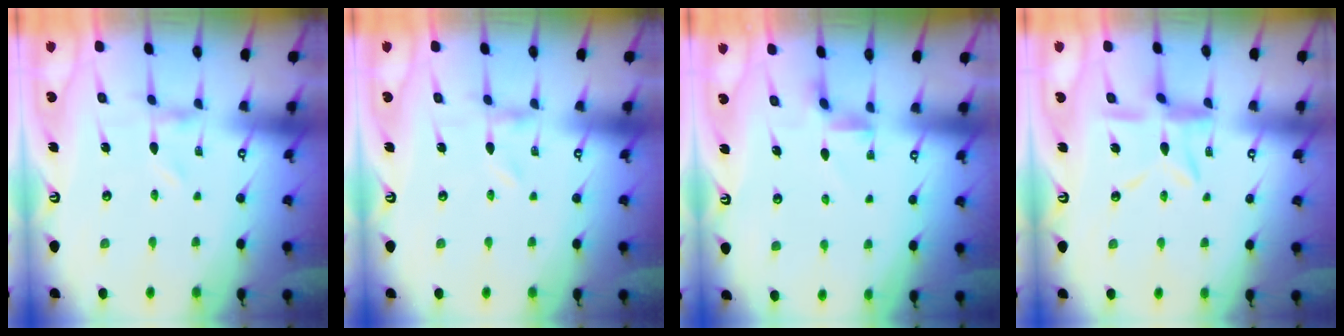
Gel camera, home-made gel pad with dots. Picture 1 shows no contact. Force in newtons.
{"total": 0.0}
{"total": 2.6, "press": 2.6, "slide": 0.5}
{"total": 9.9, "press": 9.9, "slide": 0.8}